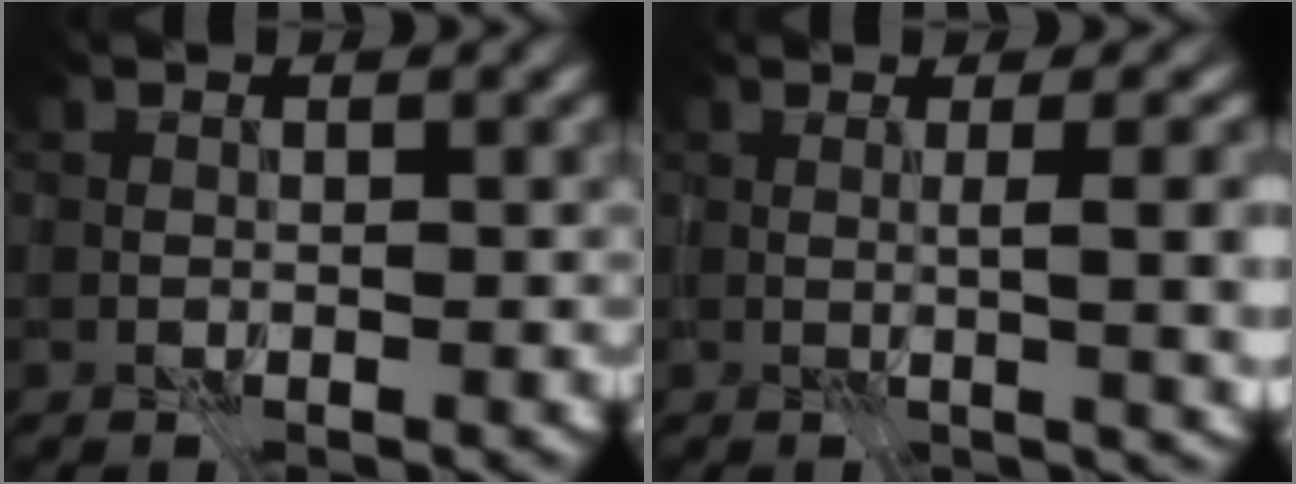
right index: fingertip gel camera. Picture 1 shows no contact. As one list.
[{"total": 4.9, "force": [-0.2, 1.4, 4.7], "torque": [-0.062, 0.003, -0.001]}]